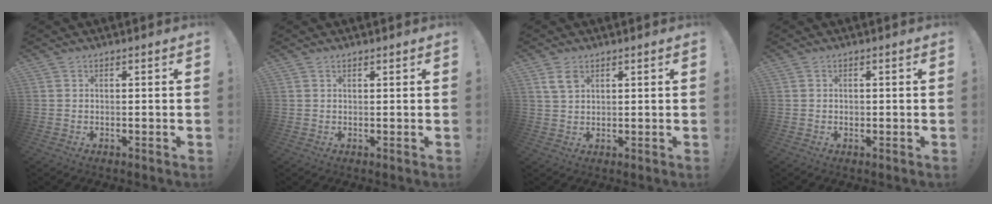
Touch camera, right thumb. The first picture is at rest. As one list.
[{"total": 0.7, "force": [0.6, 0.3, 0.3], "torque": [0.001, -0.004, 0.010]}, {"total": 4.4, "force": [2.2, 2.6, 2.7], "torque": [-0.044, -0.005, 0.043]}, {"total": 0.9, "force": [-0.3, 0.8, 0.2], "torque": [-0.001, 0.003, -0.007]}]